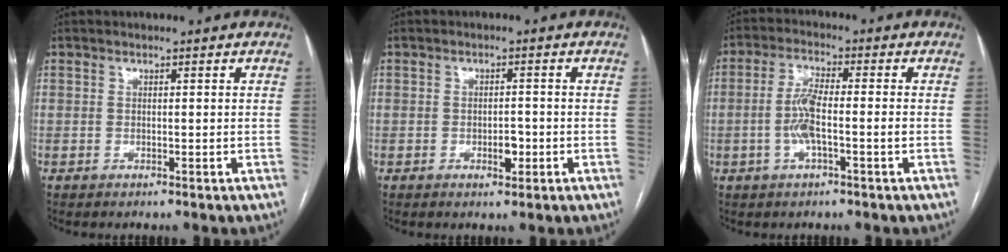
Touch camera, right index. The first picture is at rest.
{"total": 2.4, "force": [-0.9, 1.1, 1.9], "torque": [-0.030, 0.003, -0.011]}
{"total": 5.8, "force": [-1.3, 0.9, 5.6], "torque": [-0.122, 0.009, -0.028]}